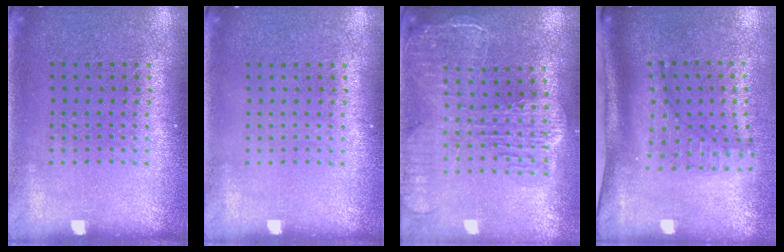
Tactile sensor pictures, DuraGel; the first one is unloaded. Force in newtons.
{"total": 0.0}
{"total": 2.5, "press": 2.2, "slide": 1.2}
{"total": 2.0, "press": 1.5, "slide": 1.3}